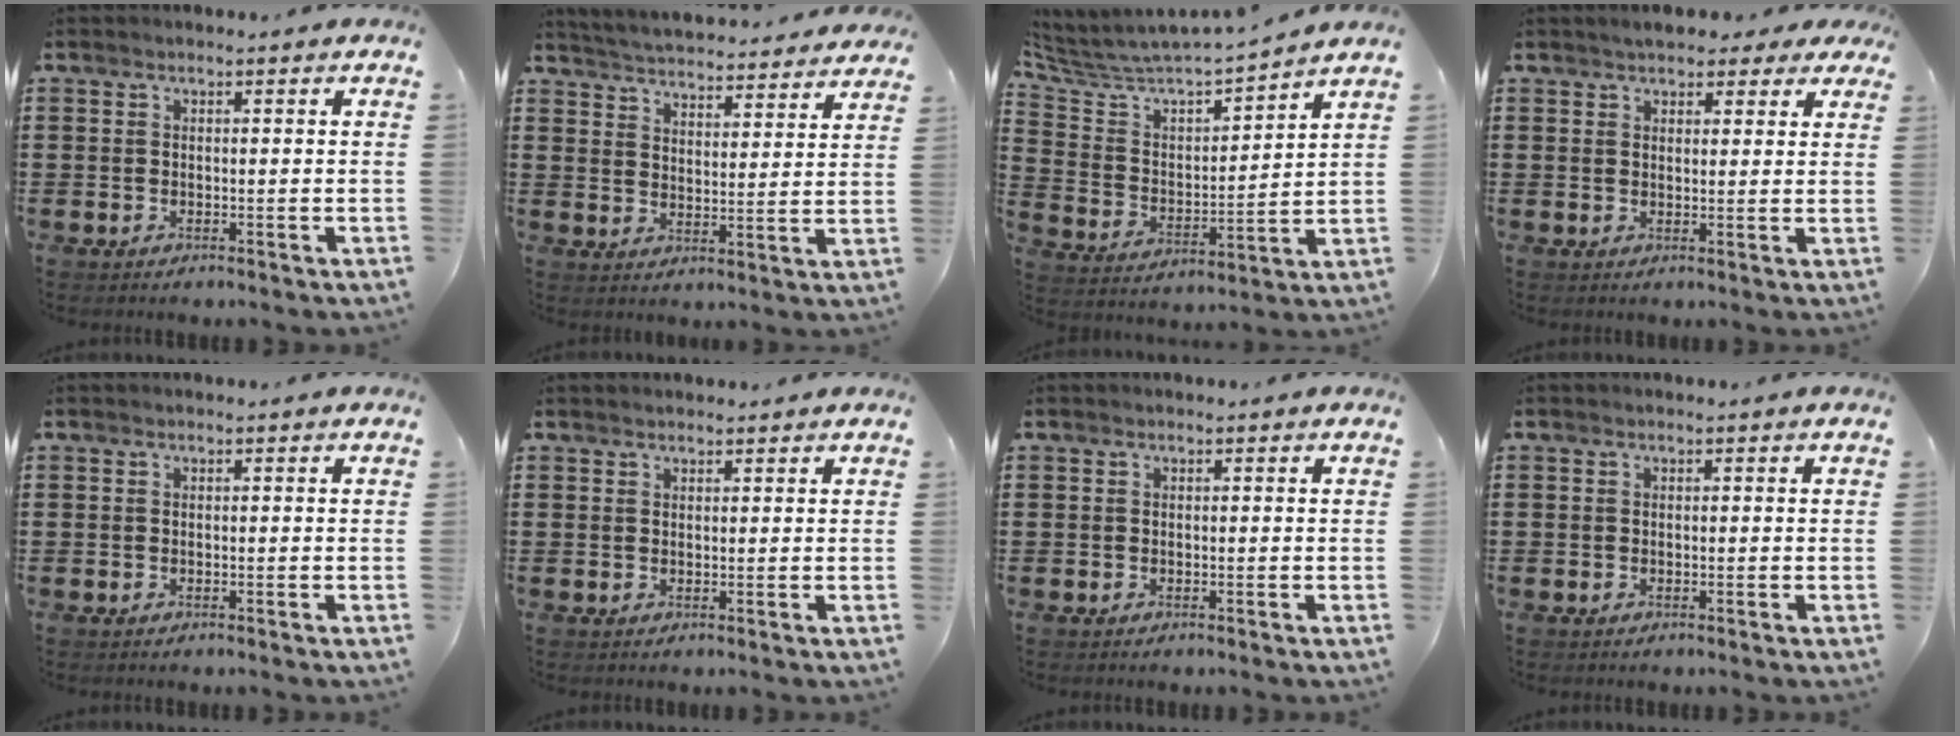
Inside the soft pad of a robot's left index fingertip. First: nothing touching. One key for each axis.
{"total": 4.5, "fx": 4.5, "fy": -0.2, "fz": 0.0, "tx": -0.024, "ty": -0.034, "tz": 0.075}
{"total": 4.8, "fx": 4.6, "fy": 0.8, "fz": 1.3, "tx": -0.055, "ty": -0.044, "tz": 0.069}
{"total": 2.9, "fx": 2.5, "fy": 1.3, "fz": 0.7, "tx": -0.015, "ty": 0.002, "tz": 0.044}
{"total": 0.0}
{"total": 1.0, "fx": 1.0, "fy": 0.2, "fz": 0.0, "tx": -0.002, "ty": 0.000, "tz": 0.020}
{"total": 0.0}
{"total": 0.0}